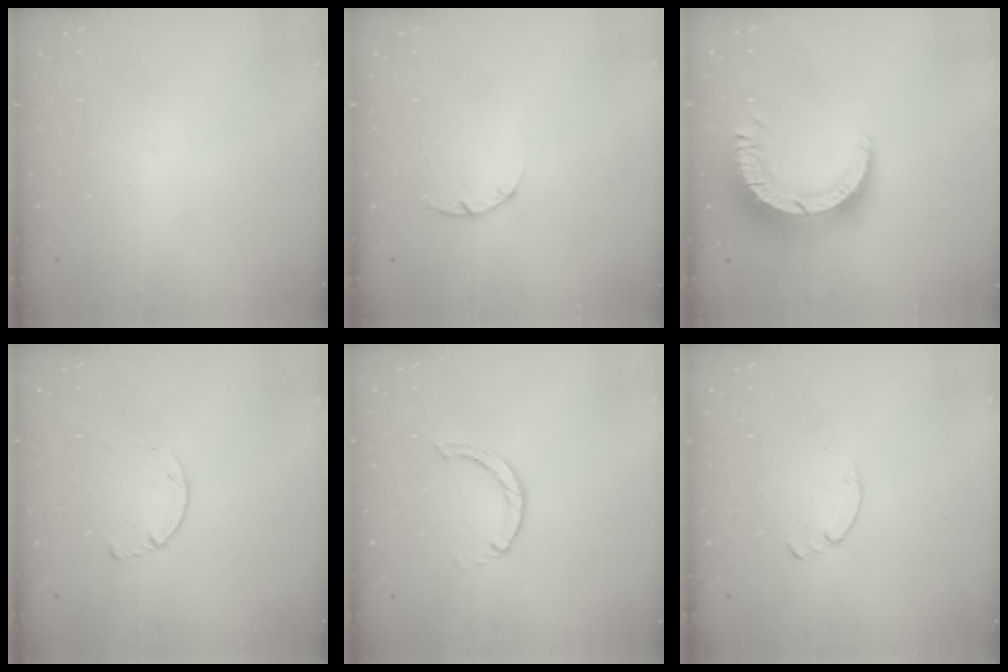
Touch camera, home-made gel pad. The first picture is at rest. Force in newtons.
{"total": 2.0, "press": 1.9, "slide": 0.4}
{"total": 12.1, "press": 12.0, "slide": 1.2}
{"total": 2.5, "press": 2.5, "slide": 0.3}
{"total": 1.0, "press": 0.9, "slide": 0.3}
{"total": 0.0}